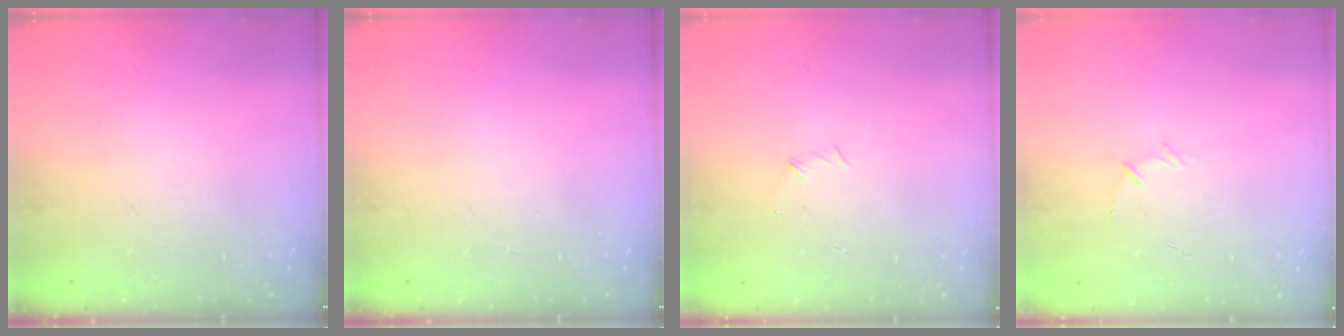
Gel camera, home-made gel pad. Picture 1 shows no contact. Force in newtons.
{"total": 0.0}
{"total": 3.8, "press": 3.6, "slide": 1.0}
{"total": 4.5, "press": 4.3, "slide": 1.3}